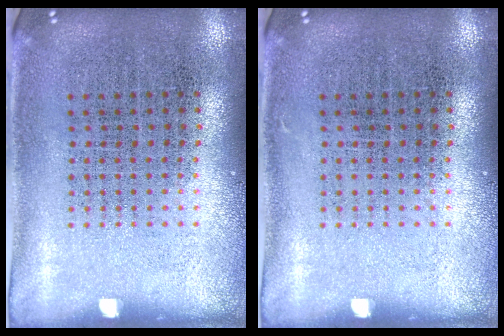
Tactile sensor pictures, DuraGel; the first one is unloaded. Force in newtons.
{"total": 0.0}